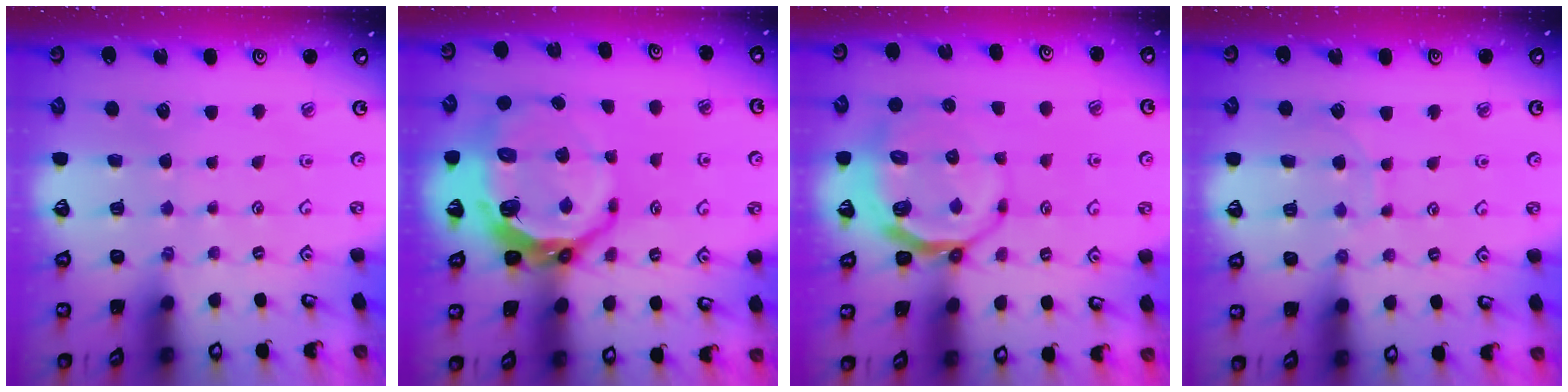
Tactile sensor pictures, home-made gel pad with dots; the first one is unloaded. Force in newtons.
{"total": 13.8, "press": 13.0, "slide": 4.6}
{"total": 7.4, "press": 6.6, "slide": 3.5}
{"total": 6.7, "press": 6.7, "slide": 0.4}